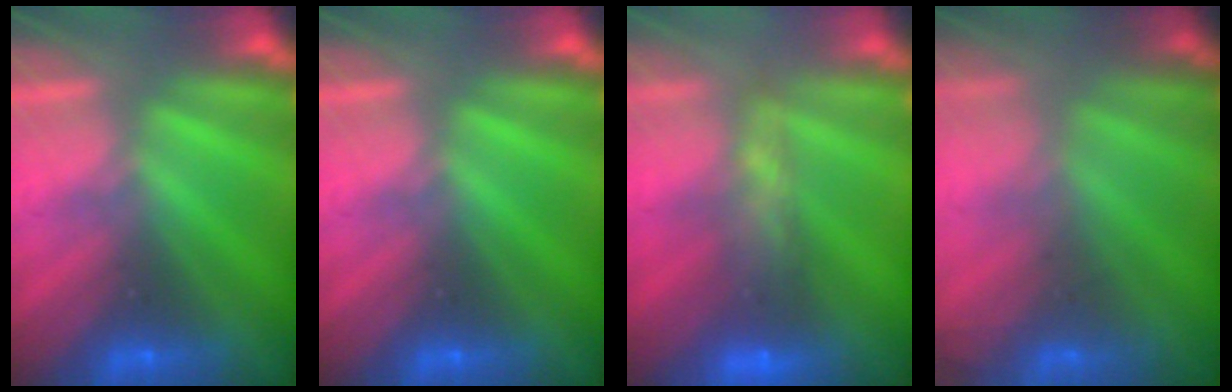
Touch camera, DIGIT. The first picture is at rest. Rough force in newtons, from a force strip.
{"total": 0.0}
{"total": 9.2}
{"total": 8.2}